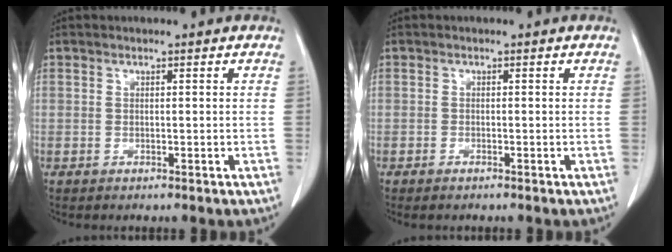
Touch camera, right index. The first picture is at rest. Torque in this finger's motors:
{"motor_torque": [0.20, -0.16, 0.04, 0.03]}